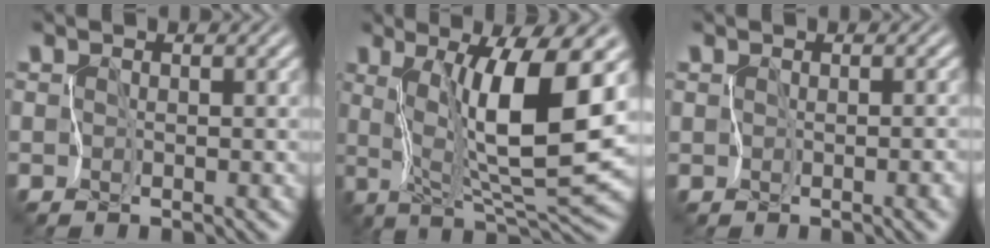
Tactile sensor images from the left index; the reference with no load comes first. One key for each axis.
{"total": 8.3, "fx": 2.2, "fy": 1.2, "fz": 7.9, "tx": -0.141, "ty": -0.017, "tz": 0.047}
{"total": 3.3, "fx": -1.2, "fy": 2.0, "fz": 2.3, "tx": -0.009, "ty": 0.005, "tz": -0.005}